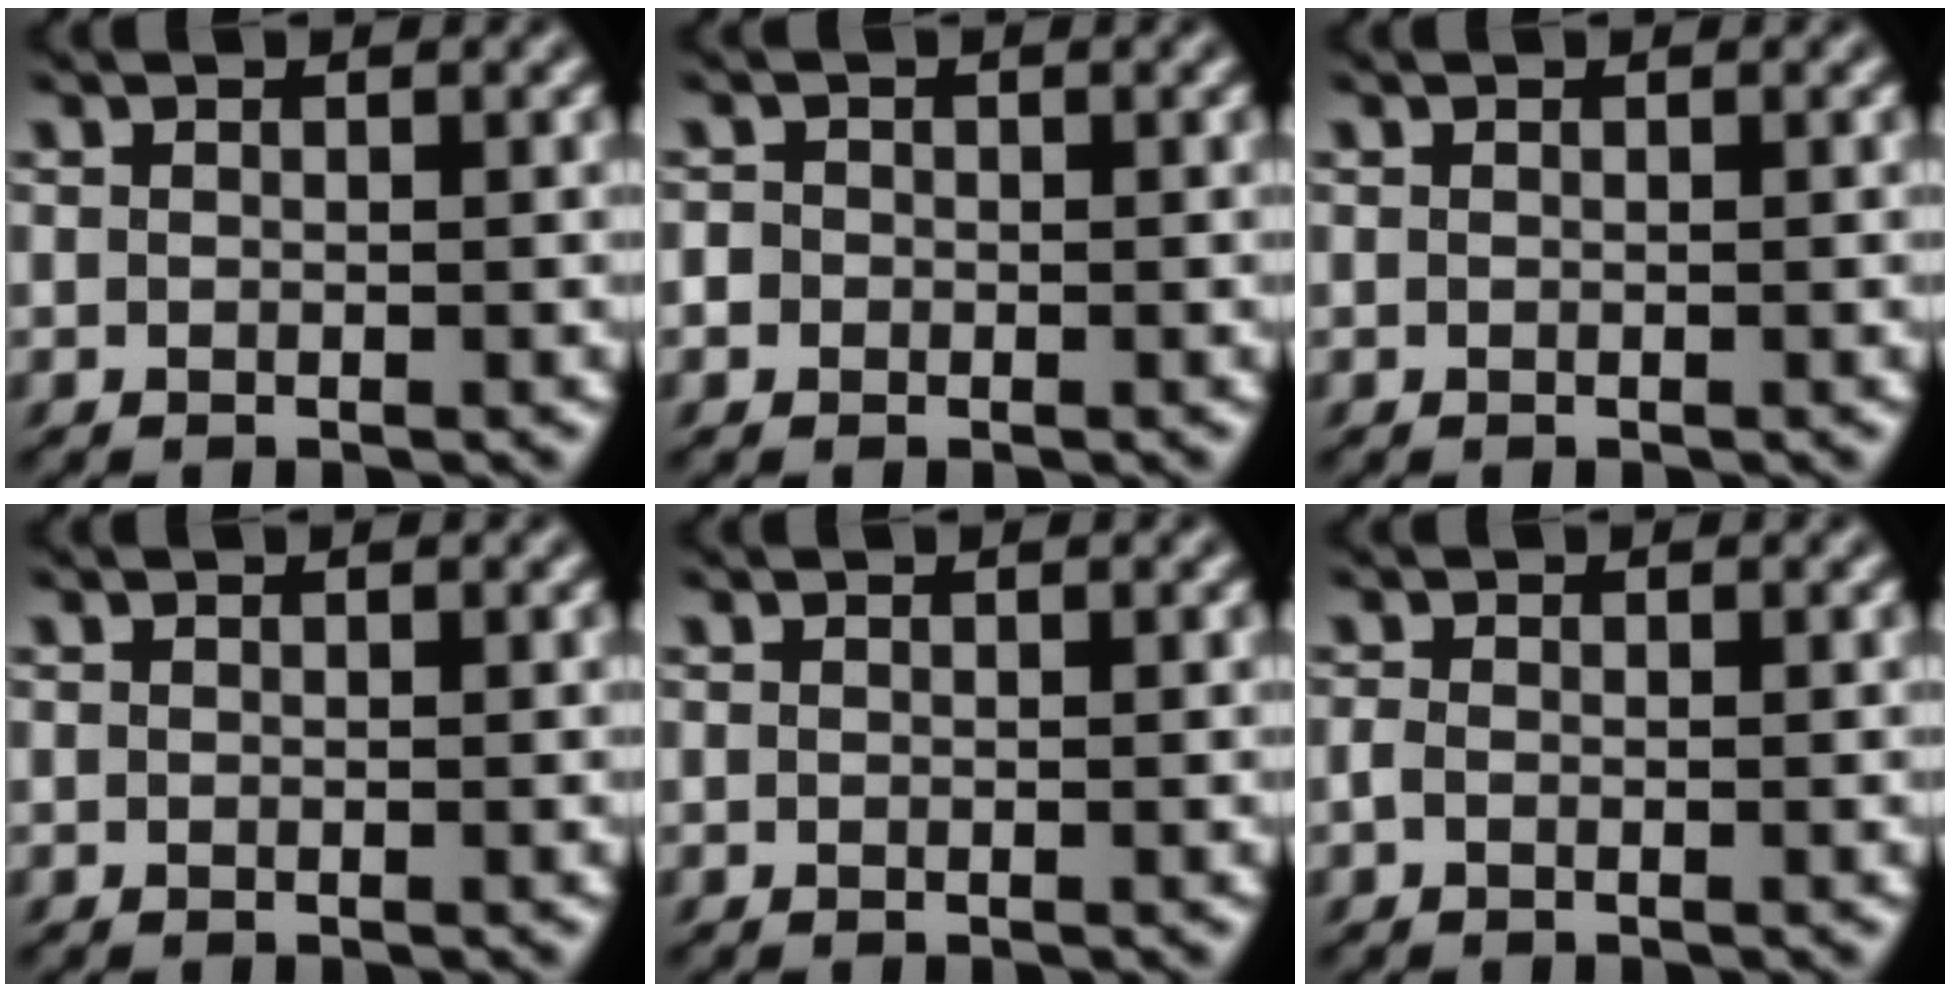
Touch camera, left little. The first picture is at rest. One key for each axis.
{"total": 2.1, "fx": 0.0, "fy": 1.9, "fz": 0.8, "tx": -0.004, "ty": 0.014, "tz": -0.018}
{"total": 0.0}
{"total": 0.0}
{"total": 0.0}
{"total": 0.8, "fx": -0.4, "fy": 0.5, "fz": 0.6, "tx": -0.017, "ty": 0.001, "tz": -0.009}